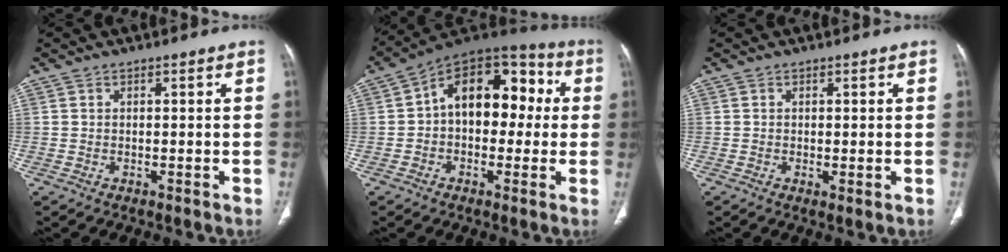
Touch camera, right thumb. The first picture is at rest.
{"total": 16.9, "force": [1.6, 11.0, 12.7], "torque": [-0.137, 0.052, 0.011]}
{"total": 1.2, "force": [-0.1, 0.2, 1.1], "torque": [-0.026, -0.008, -0.001]}